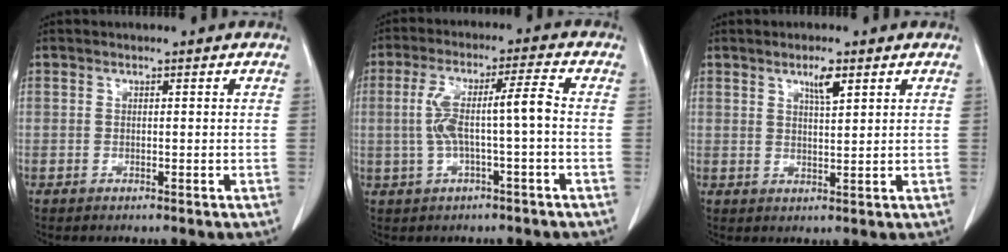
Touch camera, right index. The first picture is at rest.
{"total": 7.9, "force": [-0.6, 0.6, 7.8], "torque": [-0.158, 0.026, -0.008]}
{"total": 3.3, "force": [1.9, 0.5, 2.6], "torque": [-0.046, -0.001, 0.035]}